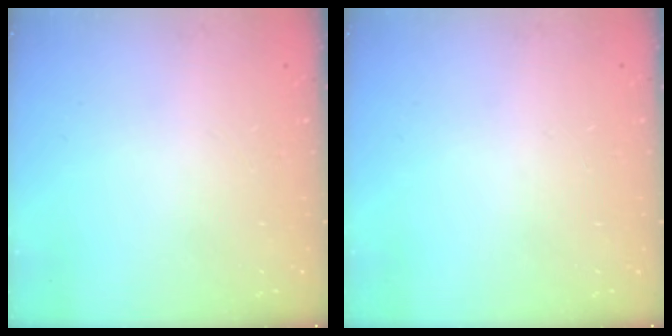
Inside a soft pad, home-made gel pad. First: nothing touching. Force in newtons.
{"total": 0.0}